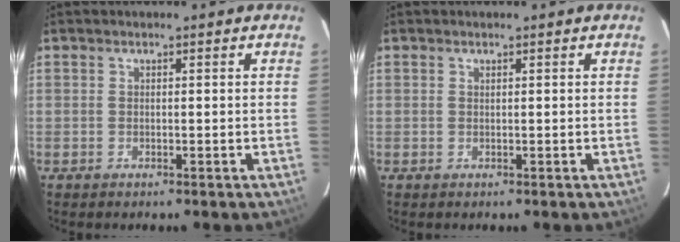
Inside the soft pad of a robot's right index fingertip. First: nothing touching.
{"total": 0.0}